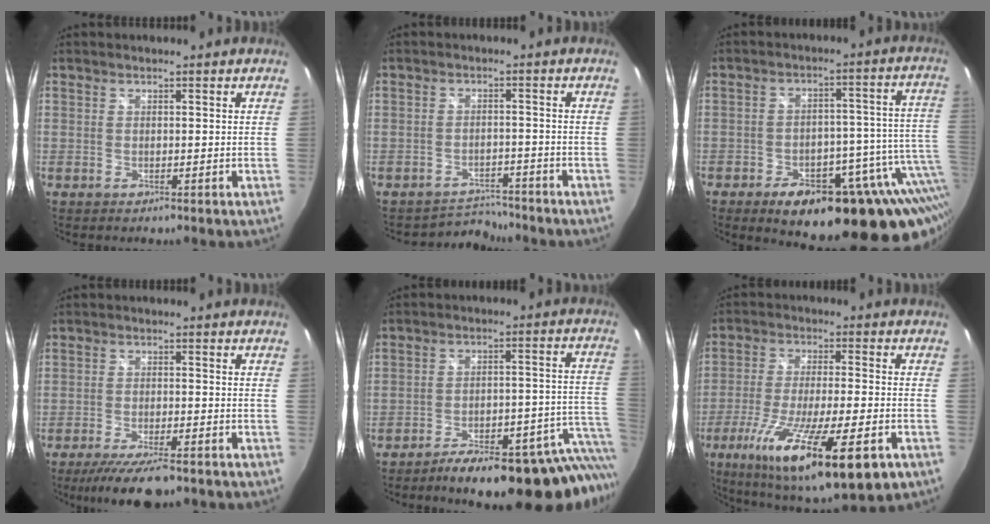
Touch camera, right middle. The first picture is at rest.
{"total": 4.7, "force": [-4.5, 1.0, -1.1], "torque": [0.009, 0.008, -0.072]}
{"total": 25.6, "force": [-12.5, 11.4, 19.2], "torque": [-0.245, 0.001, -0.151]}
{"total": 9.3, "force": [-7.2, 1.9, 5.6], "torque": [-0.123, -0.027, -0.120]}
{"total": 22.7, "force": [-18.2, 4.4, 12.8], "torque": [-0.136, -0.017, -0.241]}
{"total": 22.3, "force": [-10.6, 4.0, 19.2], "torque": [-0.352, -0.068, -0.173]}